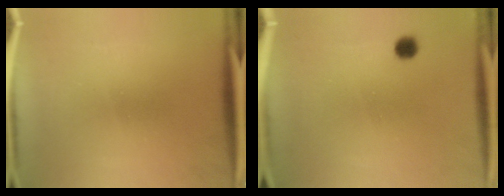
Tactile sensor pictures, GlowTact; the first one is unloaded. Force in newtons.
{"total": 2.6}